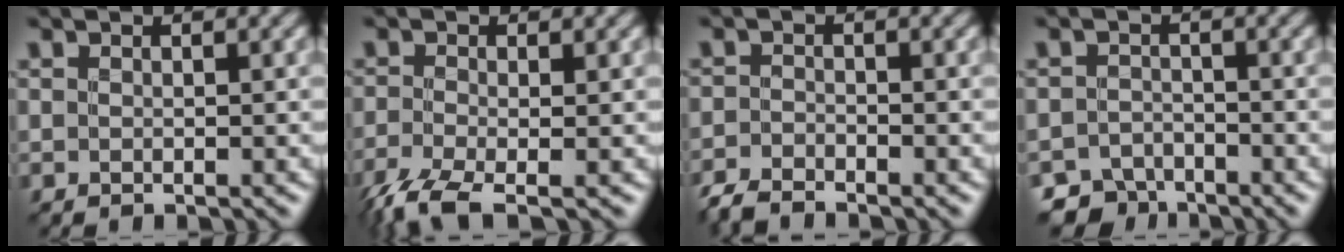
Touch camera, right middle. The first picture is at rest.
{"total": 5.0, "force": [-3.4, 1.3, 3.5], "torque": [-0.077, -0.016, -0.076]}
{"total": 2.6, "force": [-2.4, 0.5, 0.8], "torque": [-0.017, -0.007, -0.055]}
{"total": 3.3, "force": [-2.9, 1.6, 0.4], "torque": [0.007, -0.002, -0.057]}